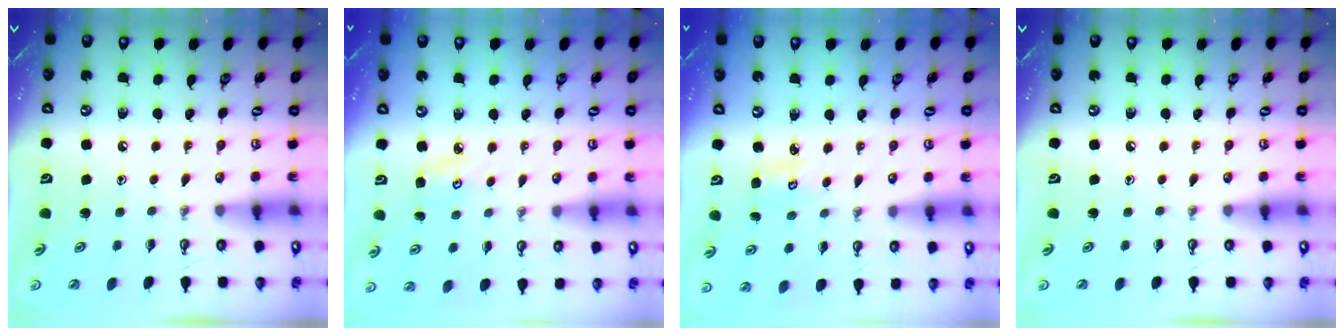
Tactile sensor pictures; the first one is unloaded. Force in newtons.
{"total": 3.9, "press": 3.8, "slide": 0.6}
{"total": 2.5, "press": 2.5, "slide": 0.3}
{"total": 0.0}